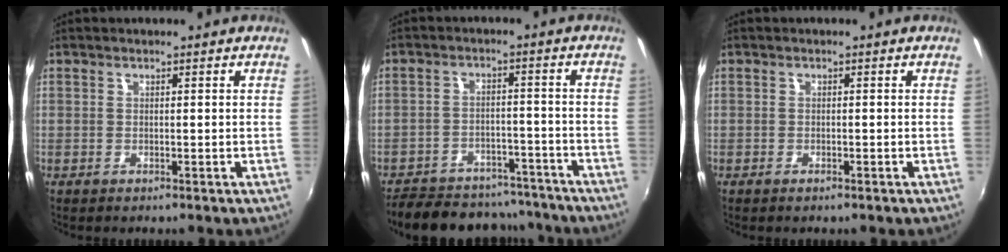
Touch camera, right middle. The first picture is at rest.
{"total": 19.1, "force": [-16.4, 7.1, 6.6], "torque": [-0.150, 0.018, -0.214]}
{"total": 0.7, "force": [-0.5, 0.1, 0.3], "torque": [-0.007, -0.003, -0.011]}